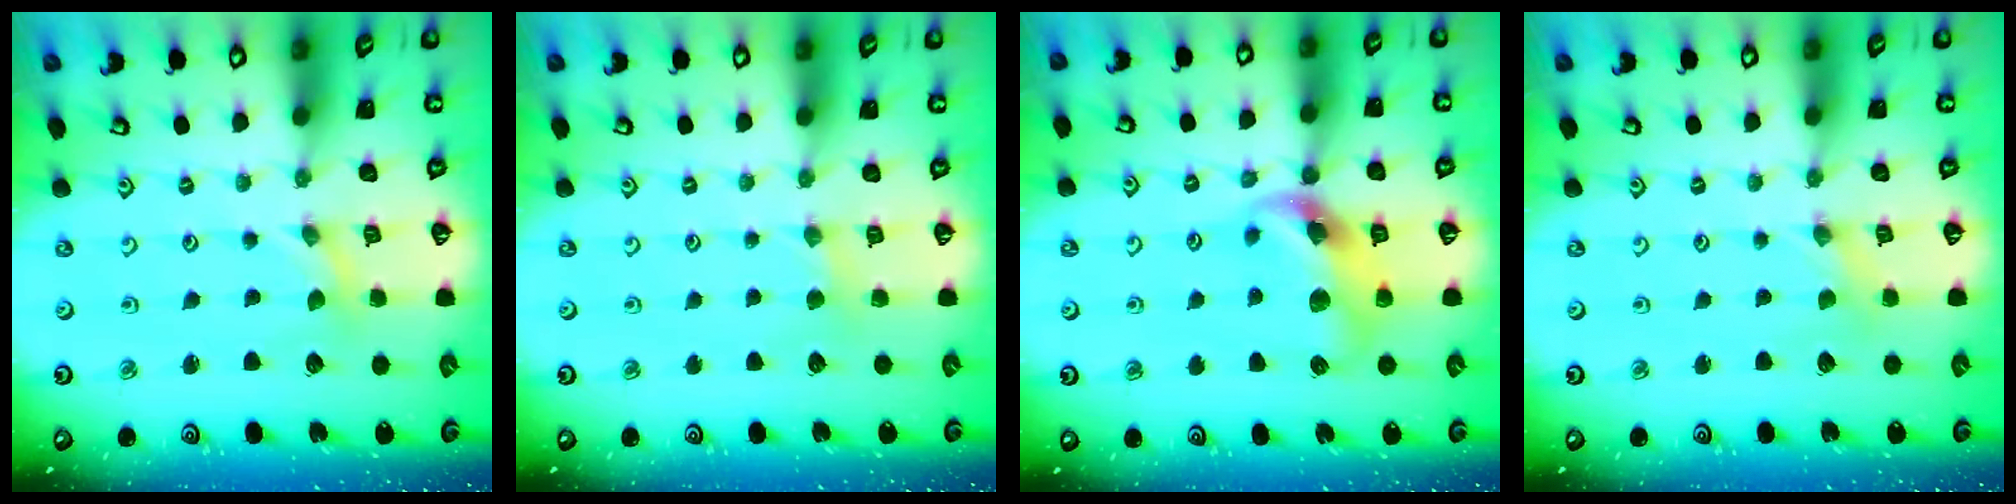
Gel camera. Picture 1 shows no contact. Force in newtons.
{"total": 3.3, "press": 3.3, "slide": 0.4}
{"total": 12.7, "press": 12.5, "slide": 1.9}
{"total": 0.0}